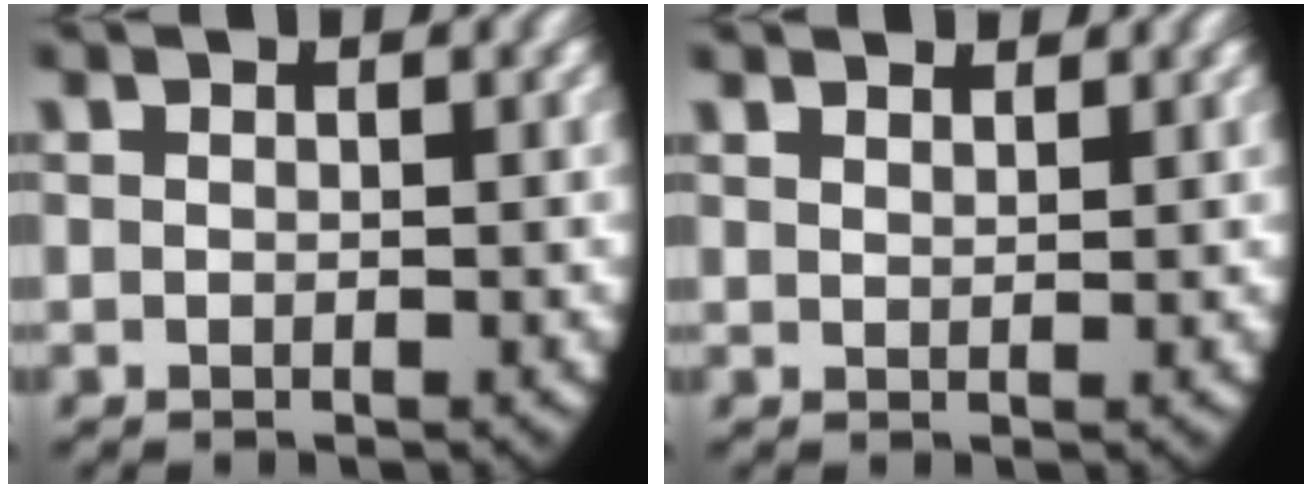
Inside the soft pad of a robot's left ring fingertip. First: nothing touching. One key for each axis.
{"total": 1.8, "fx": 1.7, "fy": -0.5, "fz": 0.0, "tx": 0.002, "ty": -0.007, "tz": 0.035}